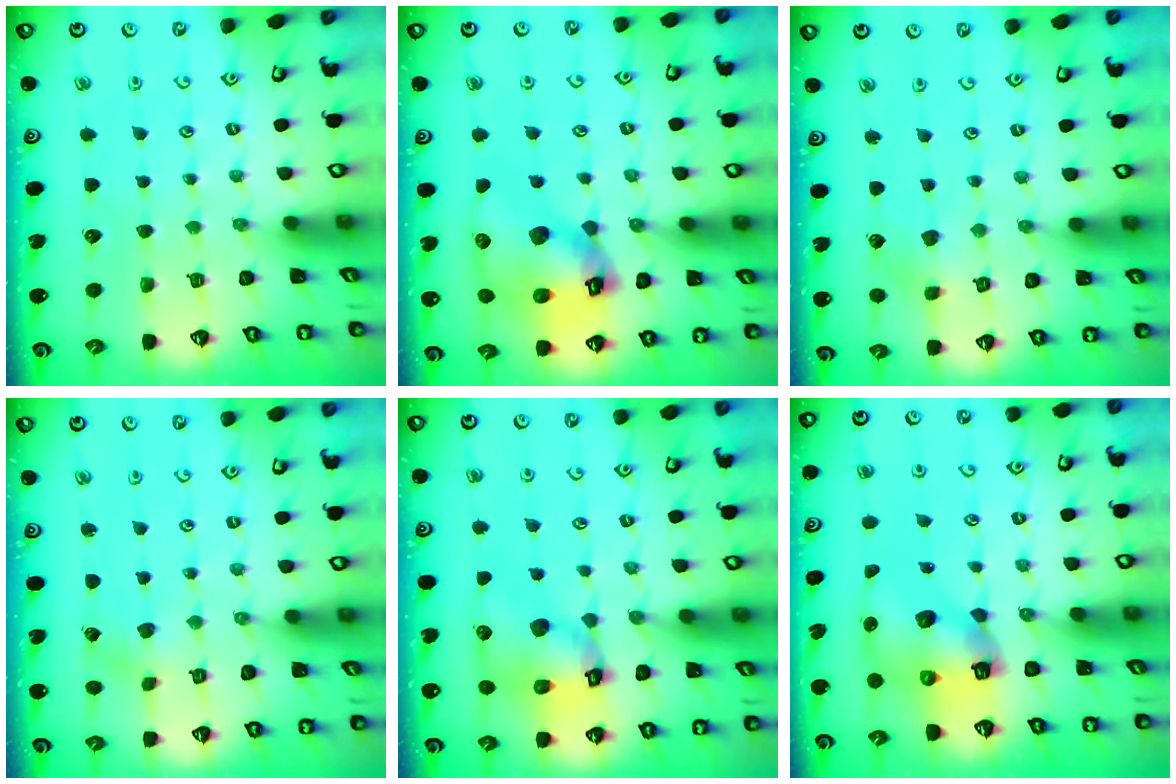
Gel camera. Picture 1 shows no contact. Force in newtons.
{"total": 18.3, "press": 18.1, "slide": 2.5}
{"total": 4.3, "press": 4.2, "slide": 0.5}
{"total": 1.5, "press": 1.4, "slide": 0.2}
{"total": 14.4, "press": 14.3, "slide": 1.8}
{"total": 10.6, "press": 10.5, "slide": 1.3}